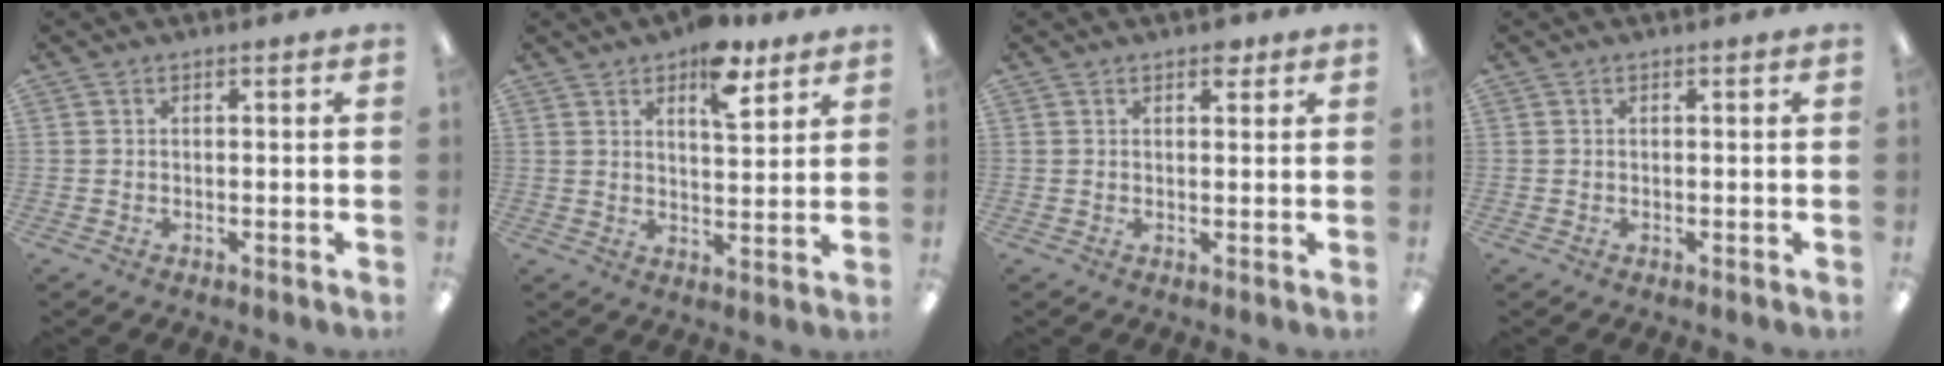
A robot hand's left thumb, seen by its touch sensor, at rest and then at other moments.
{"total": 10.2, "force": [6.9, 4.5, 6.1], "torque": [-0.073, -0.035, 0.114]}
{"total": 2.5, "force": [1.7, 1.4, 1.2], "torque": [-0.003, -0.007, 0.025]}
{"total": 0.0}